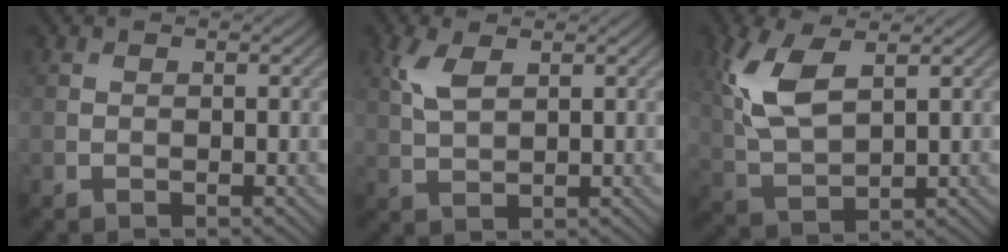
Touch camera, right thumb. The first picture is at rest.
{"total": 3.8, "force": [1.7, 1.7, 2.9], "torque": [-0.076, 0.004, 0.038]}
{"total": 8.8, "force": [3.1, 4.1, 7.1], "torque": [-0.177, 0.006, 0.061]}